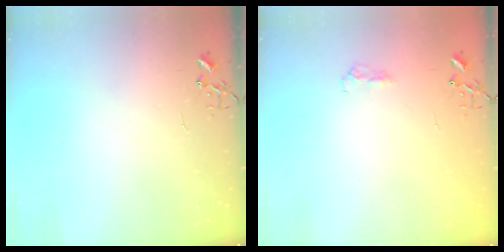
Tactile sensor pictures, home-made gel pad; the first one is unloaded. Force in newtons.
{"total": 7.3, "press": 7.2, "slide": 0.8}